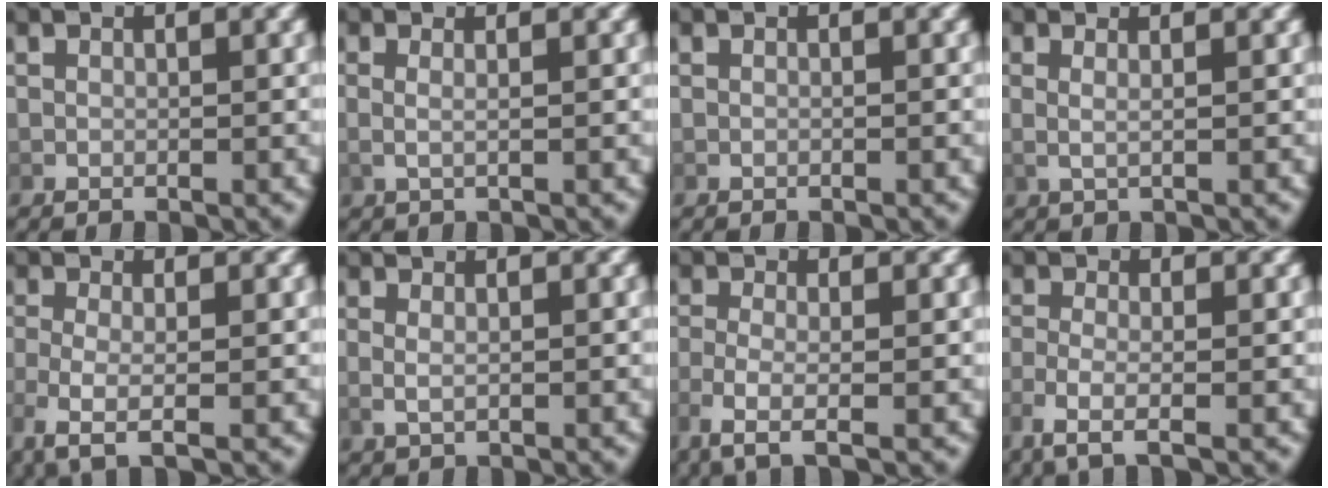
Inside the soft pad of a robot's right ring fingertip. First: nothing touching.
{"total": 1.4, "force": [0.4, 0.3, 1.4], "torque": [-0.037, -0.007, 0.011]}
{"total": 0.0}
{"total": 1.7, "force": [0.7, 0.4, 1.5], "torque": [-0.034, -0.006, 0.016]}
{"total": 3.6, "force": [-0.8, 1.1, 3.3], "torque": [-0.079, -0.014, -0.006]}
{"total": 1.2, "force": [0.2, 0.5, 1.1], "torque": [-0.031, -0.008, 0.010]}
{"total": 3.4, "force": [-1.1, 0.9, 3.1], "torque": [-0.076, -0.015, -0.013]}
{"total": 3.1, "force": [-1.2, 0.7, 2.8], "torque": [-0.071, -0.013, -0.017]}